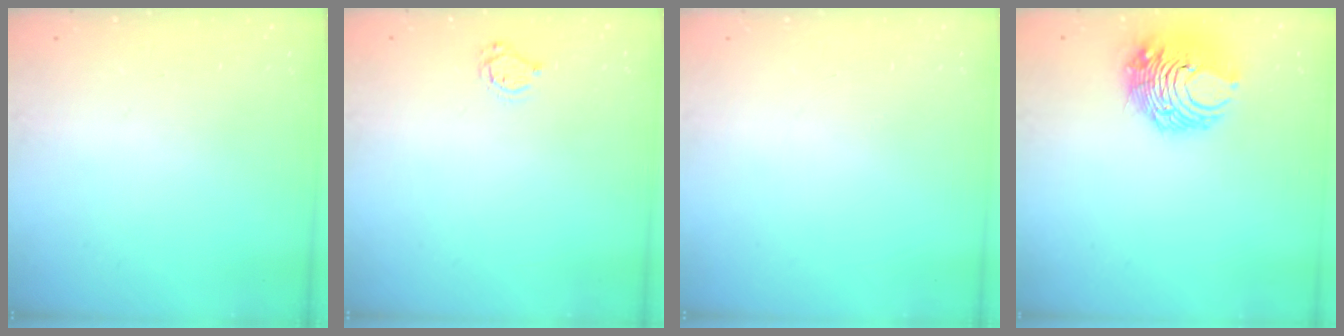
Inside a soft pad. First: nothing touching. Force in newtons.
{"total": 4.5, "press": 4.5, "slide": 0.4}
{"total": 0.0}
{"total": 10.7, "press": 10.7, "slide": 0.6}